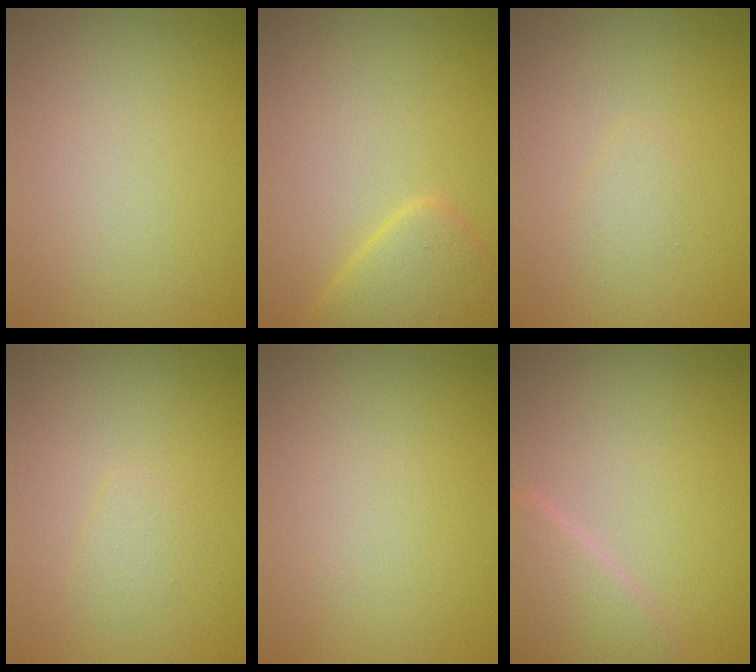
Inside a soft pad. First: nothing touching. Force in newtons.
{"total": 3.4, "press": 3.4, "slide": 0.1}
{"total": 0.9, "press": 0.9, "slide": 0.1}
{"total": 1.0, "press": 1.0, "slide": 0.1}
{"total": 0.0}
{"total": 3.3, "press": 3.3, "slide": 0.2}